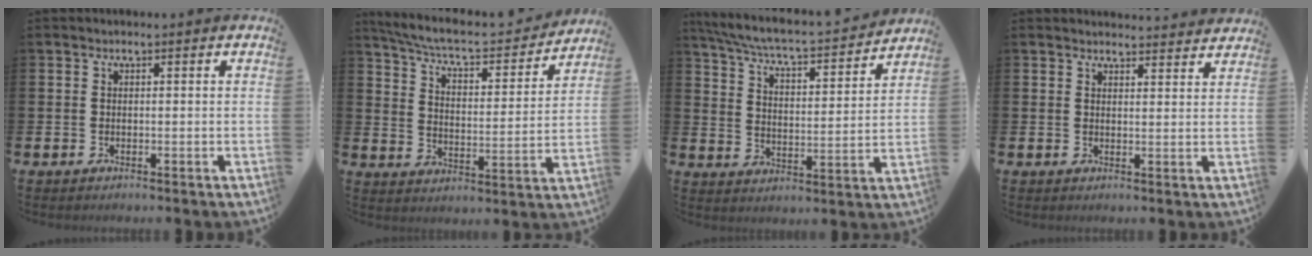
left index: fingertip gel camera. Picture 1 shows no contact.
{"total": 7.0, "force": [6.3, 1.3, 2.6], "torque": [-0.086, -0.046, 0.104]}
{"total": 6.4, "force": [5.9, 0.6, 2.3], "torque": [-0.077, -0.048, 0.096]}
{"total": 2.9, "force": [2.9, 0.3, -0.1], "torque": [0.005, -0.022, 0.051]}